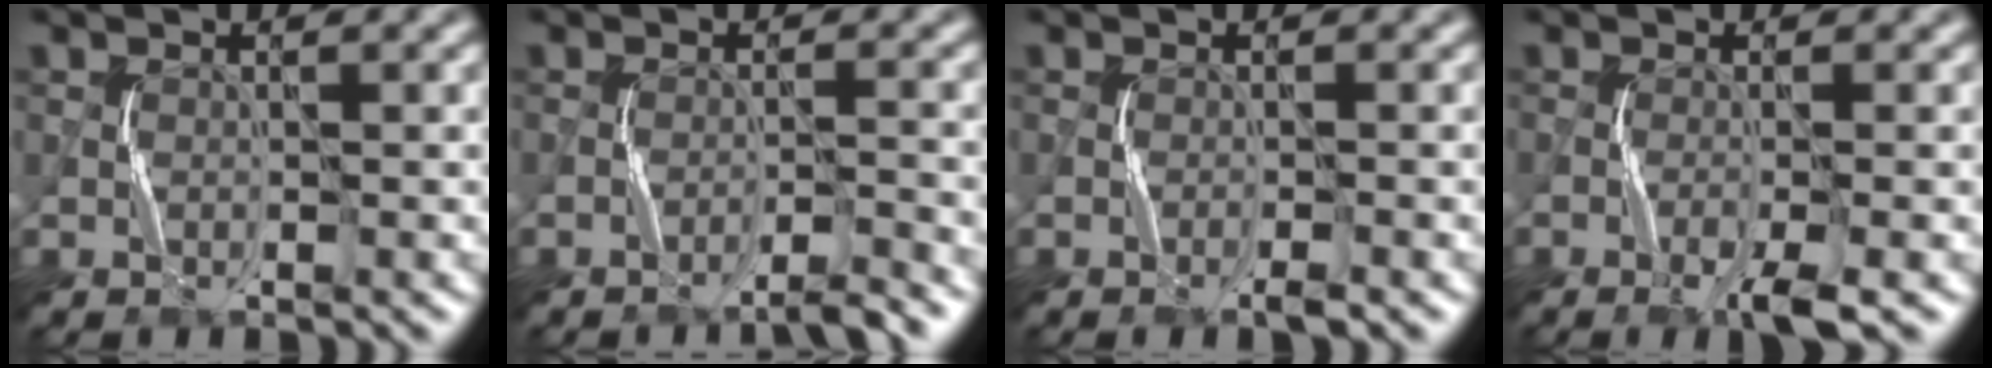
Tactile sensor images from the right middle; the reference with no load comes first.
{"total": 2.0, "force": [-1.8, -0.3, 0.8], "torque": [-0.011, 0.010, -0.037]}
{"total": 0.9, "force": [-0.7, -0.2, 0.5], "torque": [-0.012, 0.003, -0.014]}
{"total": 2.4, "force": [-1.4, -0.1, 1.9], "torque": [-0.037, 0.004, -0.032]}